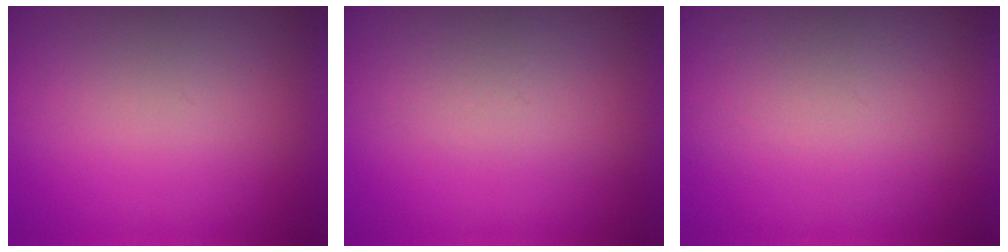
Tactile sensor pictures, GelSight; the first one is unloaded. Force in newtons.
{"total": 5.2}
{"total": 5.0}